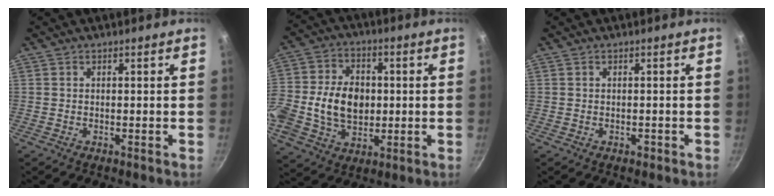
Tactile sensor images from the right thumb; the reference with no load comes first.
{"total": 20.6, "force": [-0.5, 15.5, 13.6], "torque": [-0.265, 0.027, -0.008]}
{"total": 0.7, "force": [-0.4, 0.5, 0.4], "torque": [-0.003, 0.003, -0.005]}